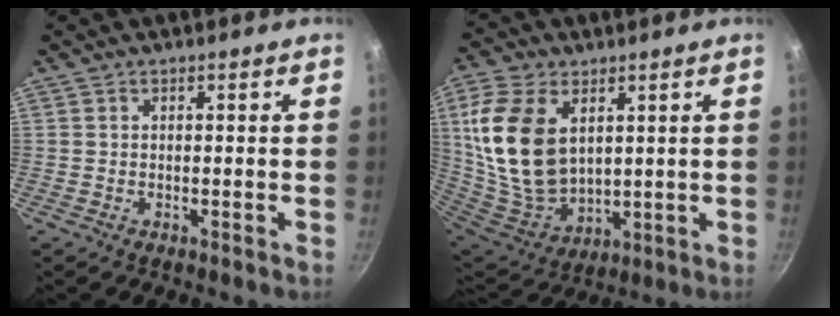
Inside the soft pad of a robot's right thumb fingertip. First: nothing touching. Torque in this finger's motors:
{"motor_torque": [-0.78, 1.78, 1.09, 1.32, 0.22]}